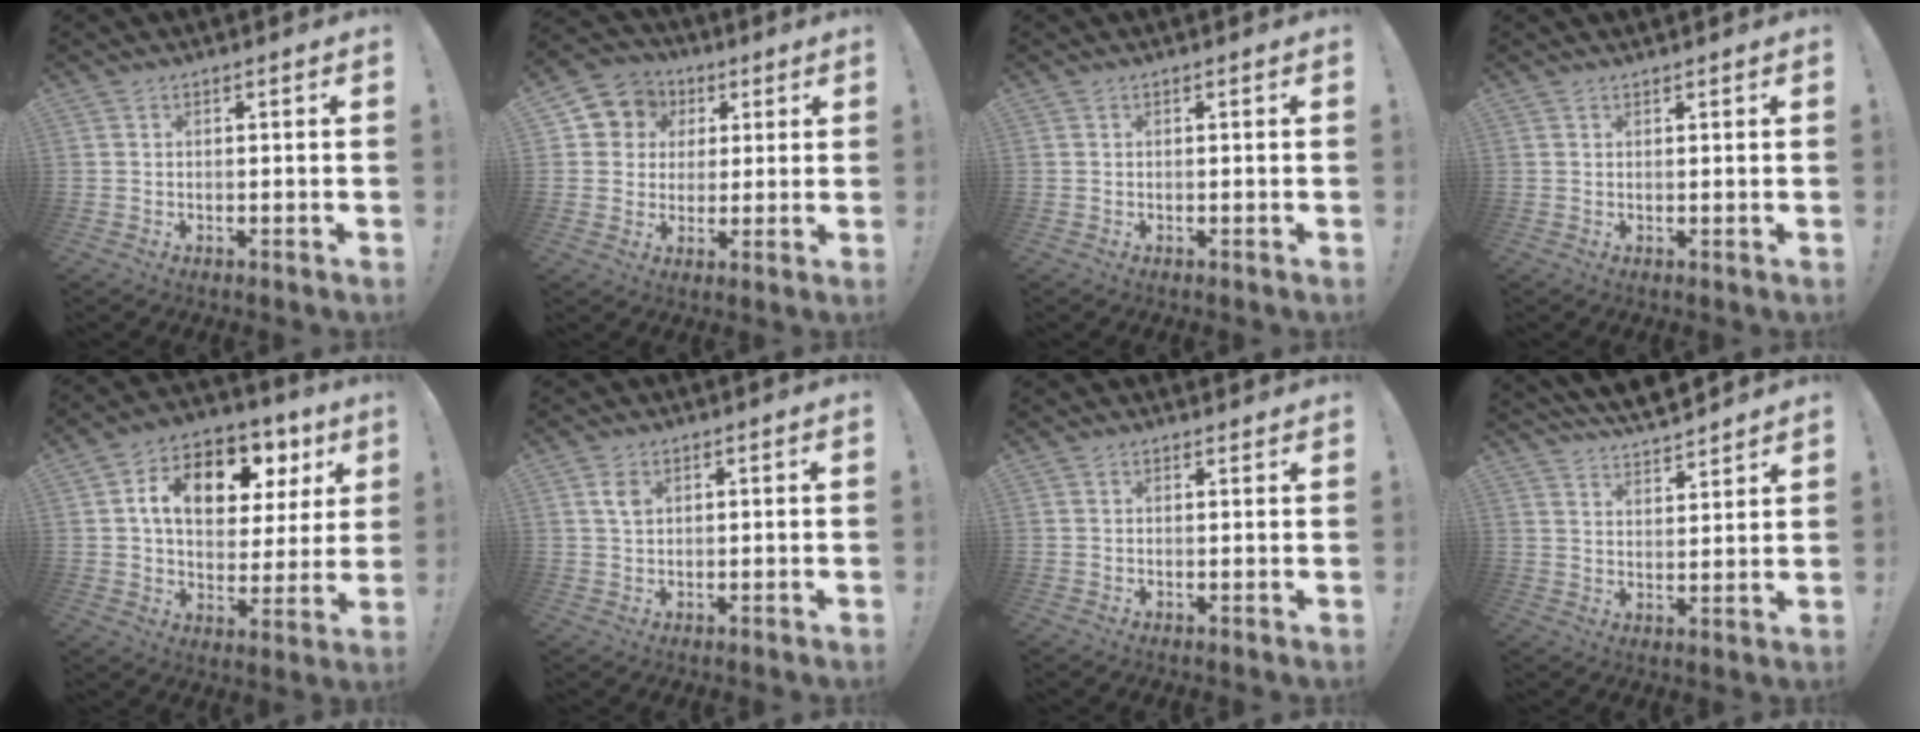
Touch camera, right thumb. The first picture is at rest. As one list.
[{"total": 8.4, "force": [1.9, 8.0, 1.7], "torque": [-0.023, -0.007, 0.042]}, {"total": 0.0}, {"total": 0.8, "force": [0.7, -0.1, 0.1], "torque": [0.012, -0.007, 0.012]}, {"total": 15.3, "force": [6.9, 9.3, 10.1], "torque": [-0.153, -0.033, 0.118]}, {"total": 3.4, "force": [1.3, 2.1, 2.3], "torque": [-0.025, -0.005, 0.020]}, {"total": 1.3, "force": [1.1, 0.6, 0.1], "torque": [0.011, -0.010, 0.020]}, {"total": 7.2, "force": [6.7, 1.6, 2.0], "torque": [-0.044, -0.058, 0.121]}]